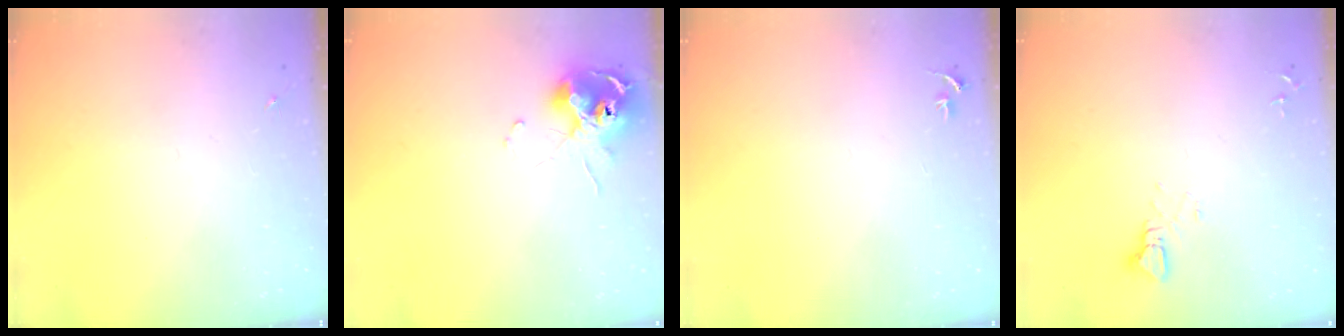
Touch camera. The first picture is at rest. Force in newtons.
{"total": 12.2, "press": 12.1, "slide": 1.3}
{"total": 2.7, "press": 2.7, "slide": 0.3}
{"total": 2.5, "press": 2.5, "slide": 0.1}